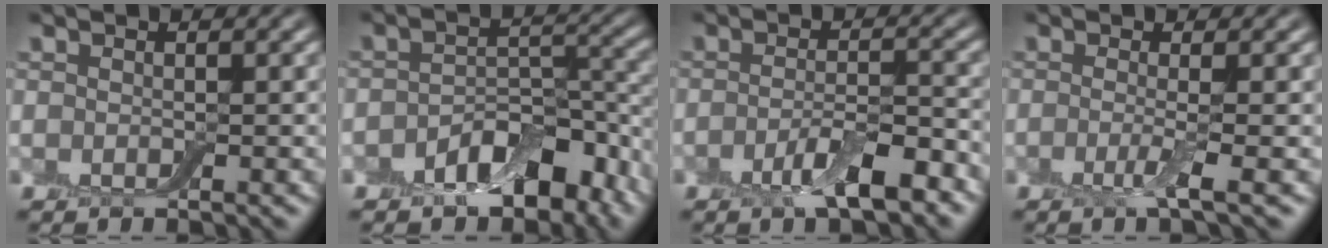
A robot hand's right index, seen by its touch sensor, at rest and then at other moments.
{"total": 6.9, "force": [-3.9, 3.7, 4.3], "torque": [-0.060, 0.000, -0.074]}
{"total": 4.5, "force": [-2.5, 1.3, 3.5], "torque": [-0.066, 0.001, -0.046]}
{"total": 2.3, "force": [-0.5, 0.4, 2.2], "torque": [-0.045, -0.009, -0.015]}